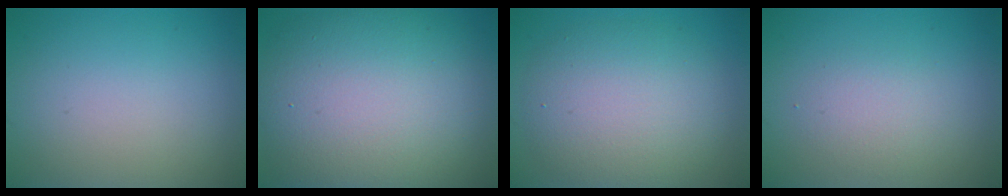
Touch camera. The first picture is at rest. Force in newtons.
{"total": 14.1, "press": 14.1, "slide": 0.9}
{"total": 6.9, "press": 6.9, "slide": 0.6}
{"total": 2.1, "press": 2.1, "slide": 0.2}